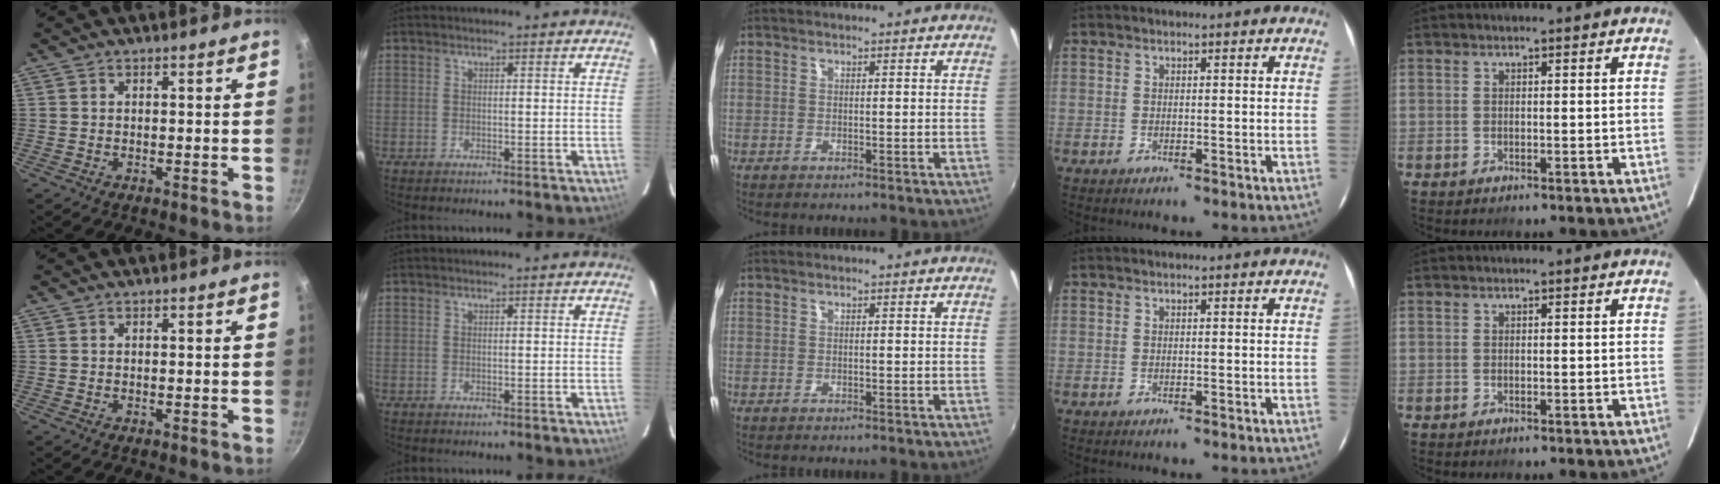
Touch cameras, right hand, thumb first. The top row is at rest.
{}